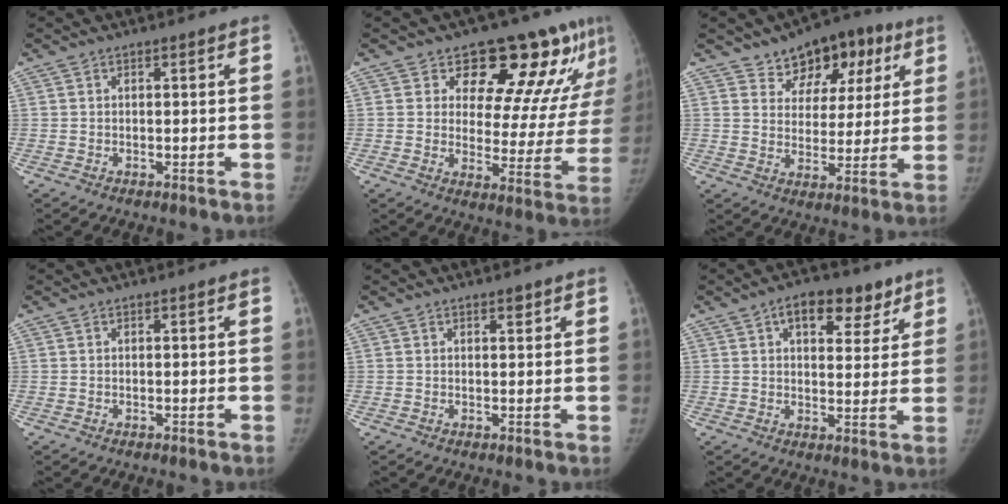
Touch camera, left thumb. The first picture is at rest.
{"total": 18.3, "force": [12.2, 8.3, 10.9], "torque": [-0.081, -0.071, 0.153]}
{"total": 12.8, "force": [7.2, 8.4, 6.5], "torque": [-0.038, -0.015, 0.107]}
{"total": 0.0}
{"total": 1.3, "force": [0.9, 0.6, 0.8], "torque": [-0.003, -0.003, 0.011]}
{"total": 10.7, "force": [5.8, 6.0, 6.8], "torque": [-0.056, -0.014, 0.079]}